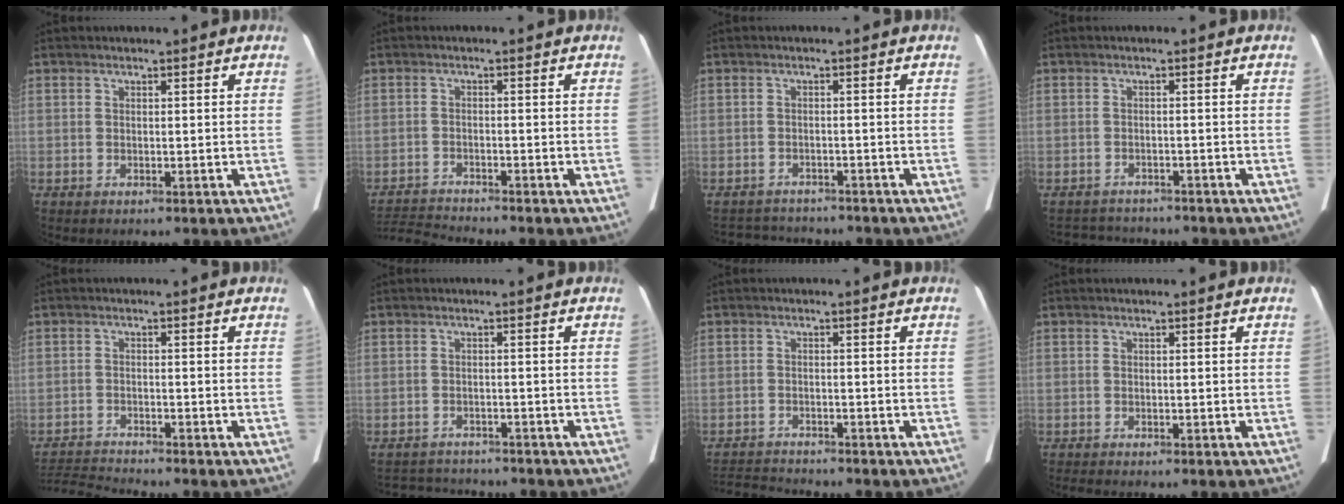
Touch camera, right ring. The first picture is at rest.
{"total": 4.9, "force": [-4.8, -1.3, -0.3], "torque": [-0.005, -0.011, -0.088]}
{"total": 6.5, "force": [-6.3, 1.4, 0.9], "torque": [-0.020, 0.004, -0.087]}
{"total": 5.9, "force": [-5.6, 1.4, 0.7], "torque": [-0.015, 0.002, -0.078]}
{"total": 5.0, "force": [-4.7, -1.6, -0.3], "torque": [-0.007, -0.011, -0.088]}
{"total": 7.3, "force": [-7.1, 1.5, 1.2], "torque": [-0.025, 0.005, -0.098]}
{"total": 5.3, "force": [-5.3, -0.2, 0.2], "torque": [-0.008, -0.011, -0.090]}
{"total": 0.9, "force": [-0.9, -0.1, 0.2], "torque": [-0.011, -0.006, -0.015]}